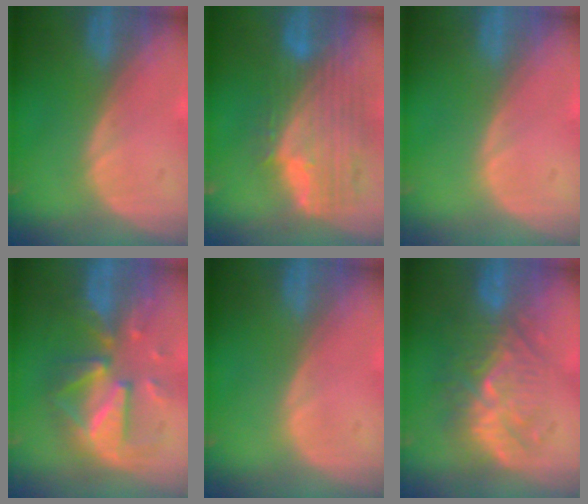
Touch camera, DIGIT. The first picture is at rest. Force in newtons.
{"total": 11.7, "press": 10.0, "slide": 6.1}
{"total": 0.0}
{"total": 9.6, "press": 9.6, "slide": 0.6}
{"total": 0.0}
{"total": 9.1, "press": 8.8, "slide": 2.3}